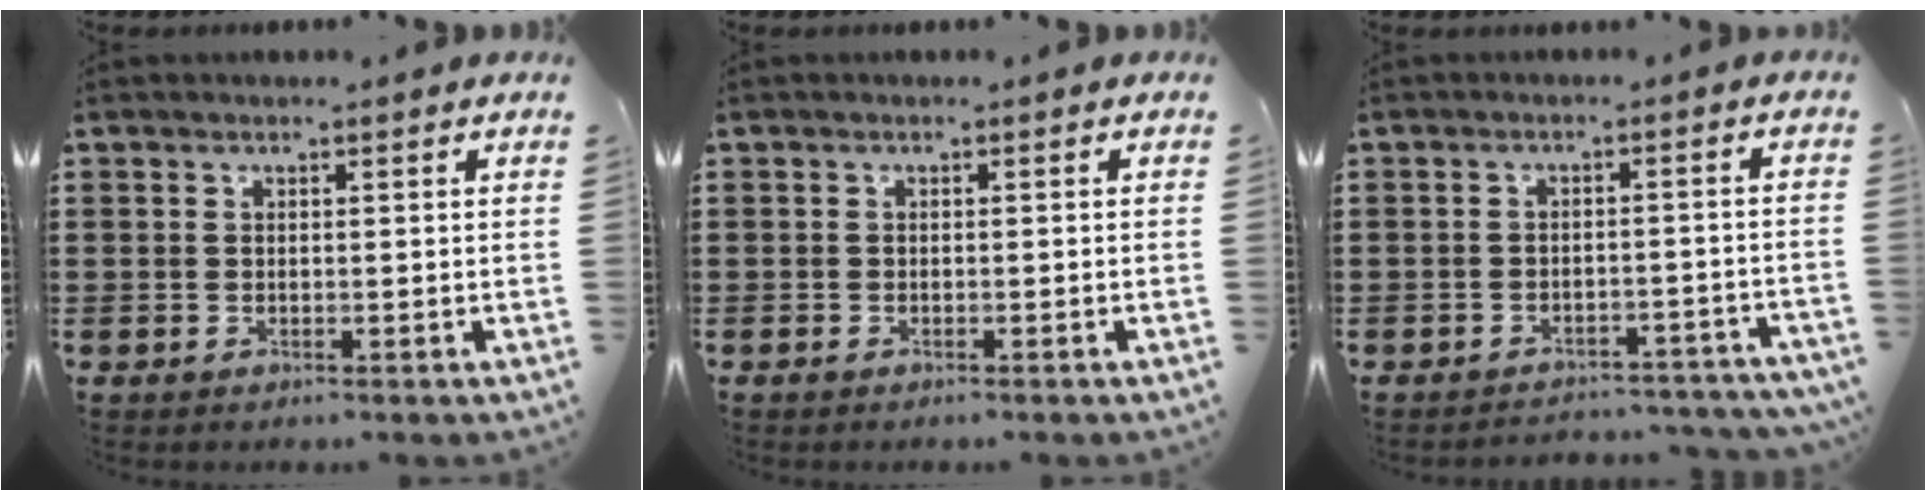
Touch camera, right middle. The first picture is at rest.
{"total": 0.0}
{"total": 2.7, "force": [-2.7, 0.2, 0.2], "torque": [-0.011, -0.001, -0.056]}